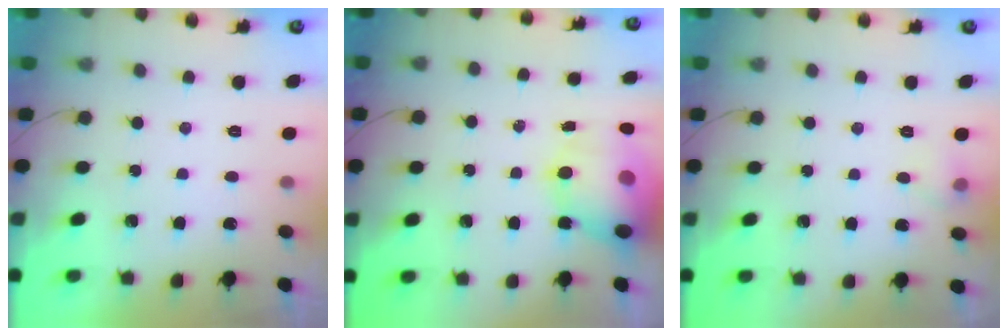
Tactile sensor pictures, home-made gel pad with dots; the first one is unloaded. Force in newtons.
{"total": 16.2, "press": 15.6, "slide": 4.3}
{"total": 7.7, "press": 4.5, "slide": 6.3}